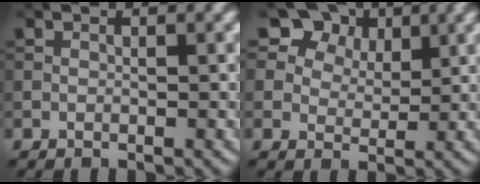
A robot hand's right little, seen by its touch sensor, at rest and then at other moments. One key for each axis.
{"total": 9.2, "fx": 6.0, "fy": 5.9, "fz": 3.8, "tx": -0.080, "ty": 0.009, "tz": 0.091}